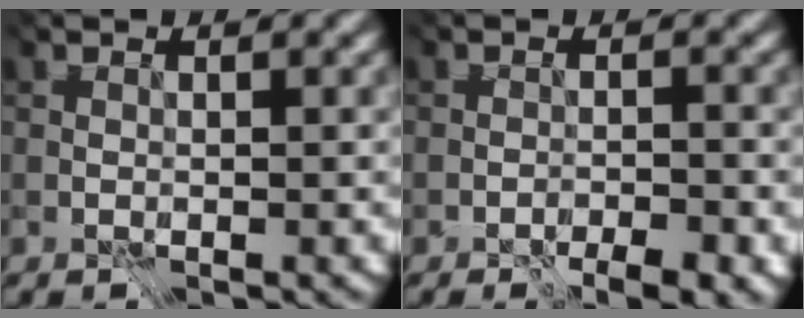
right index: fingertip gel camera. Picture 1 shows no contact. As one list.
[{"total": 3.8, "force": [-3.7, -0.2, 0.5], "torque": [0.010, -0.008, -0.058]}]